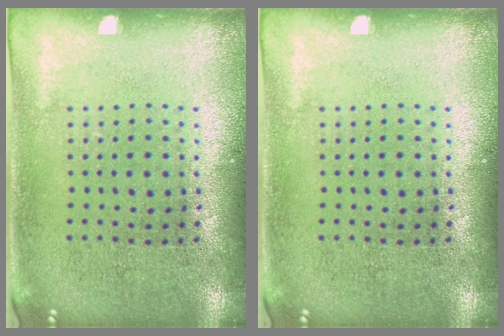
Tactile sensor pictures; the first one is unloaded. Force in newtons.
{"total": 0.0}